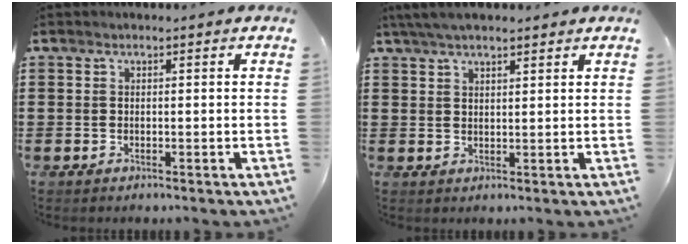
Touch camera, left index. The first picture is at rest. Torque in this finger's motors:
{"motor_torque": [1.81, 0.33, 0.49, 0.13]}